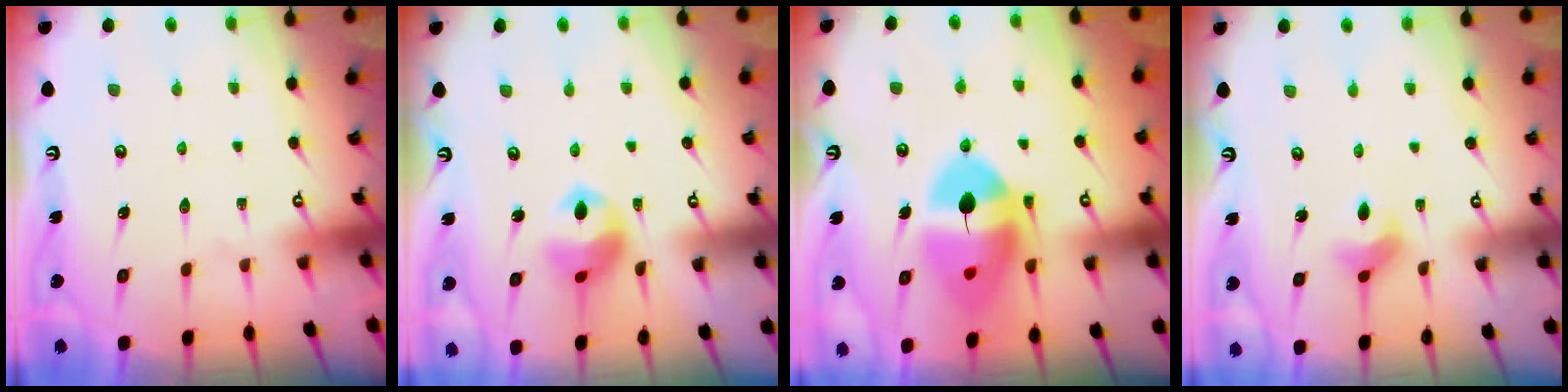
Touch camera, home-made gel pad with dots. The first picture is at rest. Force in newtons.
{"total": 10.2, "press": 10.2, "slide": 0.9}
{"total": 13.6, "press": 13.5, "slide": 2.1}
{"total": 3.6, "press": 3.6, "slide": 0.6}